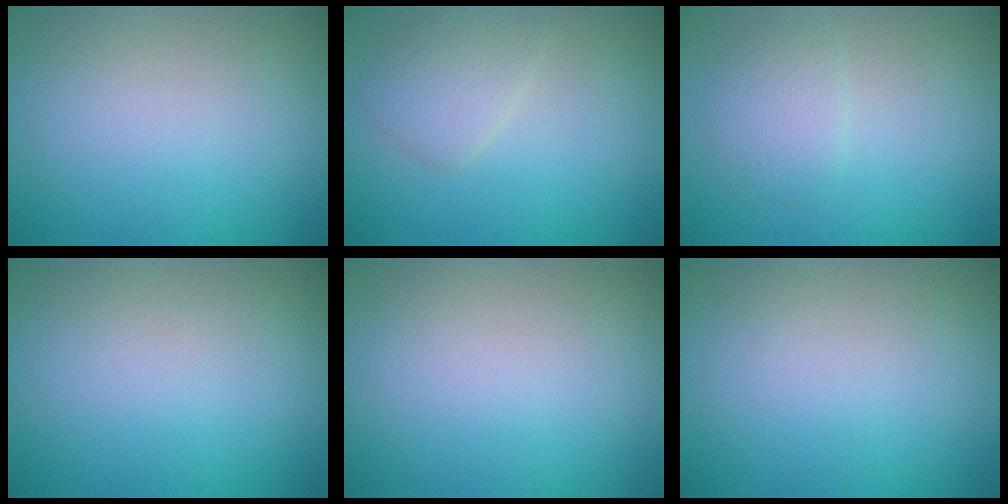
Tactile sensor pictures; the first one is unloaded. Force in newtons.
{"total": 2.2, "press": 2.2, "slide": 0.0}
{"total": 1.8, "press": 1.8, "slide": 0.1}
{"total": 0.0}
{"total": 0.0}
{"total": 0.0}